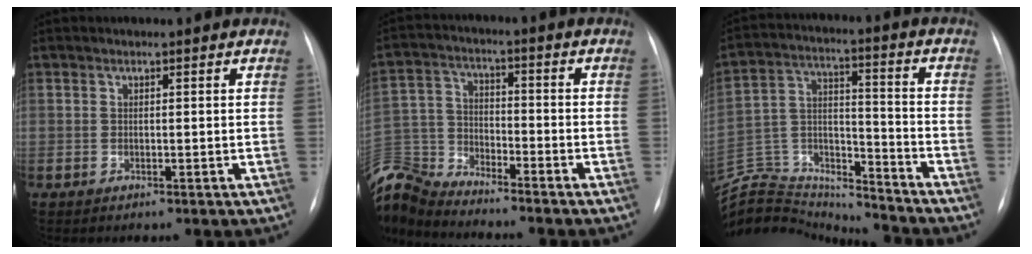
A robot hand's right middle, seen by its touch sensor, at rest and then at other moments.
{"total": 12.2, "force": [-12.0, 1.5, 1.6], "torque": [-0.045, 0.025, -0.230]}
{"total": 22.7, "force": [-21.5, 5.4, 4.9], "torque": [-0.157, 0.026, -0.352]}